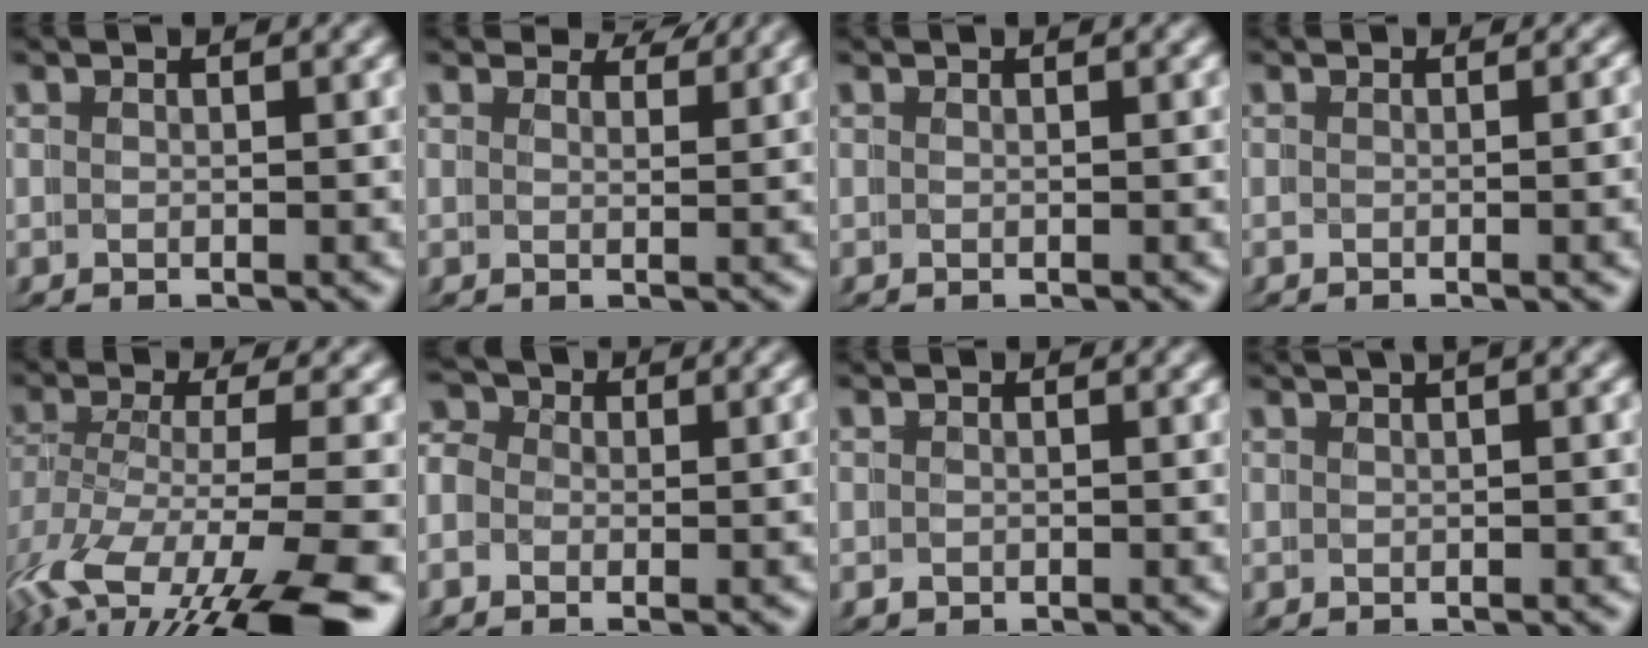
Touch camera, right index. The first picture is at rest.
{"total": 2.3, "force": [2.2, 0.1, 0.4], "torque": [-0.003, -0.005, 0.033]}
{"total": 0.0}
{"total": 1.7, "force": [-0.4, -0.2, 1.6], "torque": [-0.008, 0.006, -0.010]}
{"total": 8.8, "force": [-3.0, 3.5, 7.4], "torque": [-0.148, -0.040, -0.030]}
{"total": 4.5, "force": [0.8, 4.0, 1.8], "torque": [-0.027, 0.021, -0.015]}
{"total": 0.5, "force": [-0.3, 0.5, 0.0], "torque": [-0.008, -0.006, -0.002]}
{"total": 1.8, "force": [0.8, 0.5, 1.5], "torque": [-0.010, 0.013, 0.009]}